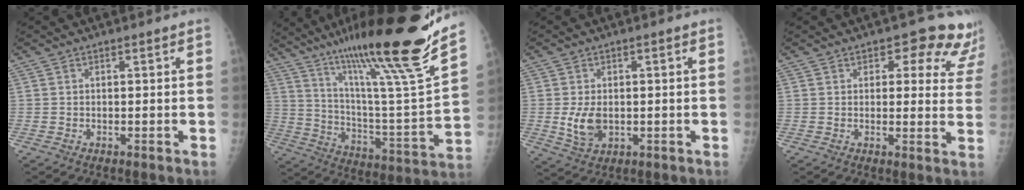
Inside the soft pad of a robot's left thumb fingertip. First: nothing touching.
{"total": 28.6, "force": [20.8, 1.3, 19.6], "torque": [-0.296, -0.107, 0.336]}
{"total": 5.9, "force": [-0.6, 3.8, 4.5], "torque": [-0.078, -0.002, -0.001]}
{"total": 10.6, "force": [8.3, 5.4, 3.9], "torque": [0.017, -0.038, 0.067]}